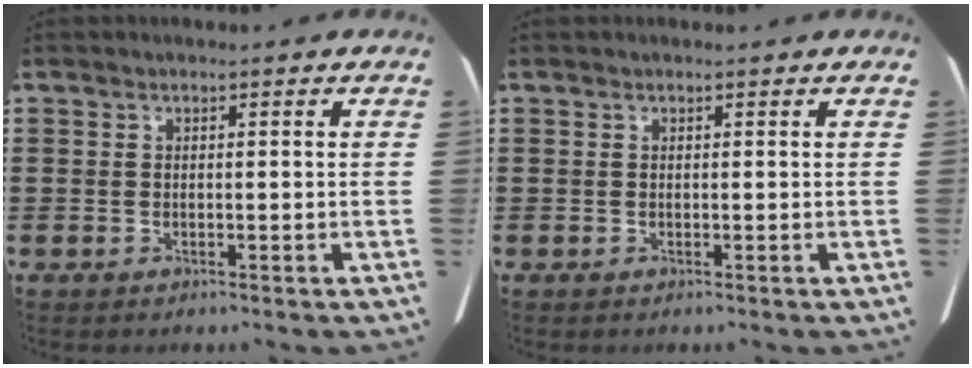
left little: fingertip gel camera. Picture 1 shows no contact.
{"total": 0.0}